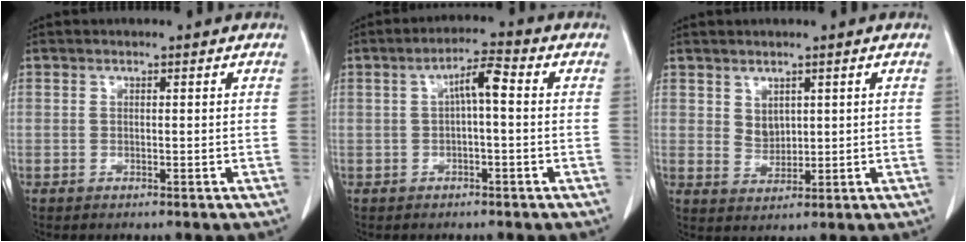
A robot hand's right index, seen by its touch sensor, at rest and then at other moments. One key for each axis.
{"total": 4.4, "fx": 0.3, "fy": 0.7, "fz": 4.3, "tx": -0.073, "ty": 0.017, "tz": 0.004}
{"total": 2.7, "fx": 1.3, "fy": 1.9, "fz": 1.4, "tx": -0.027, "ty": -0.003, "tz": 0.034}